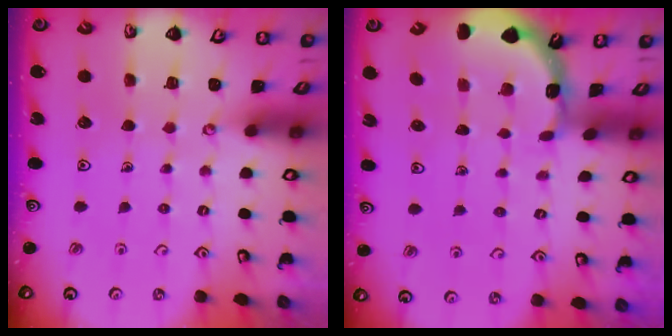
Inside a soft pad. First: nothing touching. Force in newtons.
{"total": 1.6, "press": 1.6, "slide": 0.1}